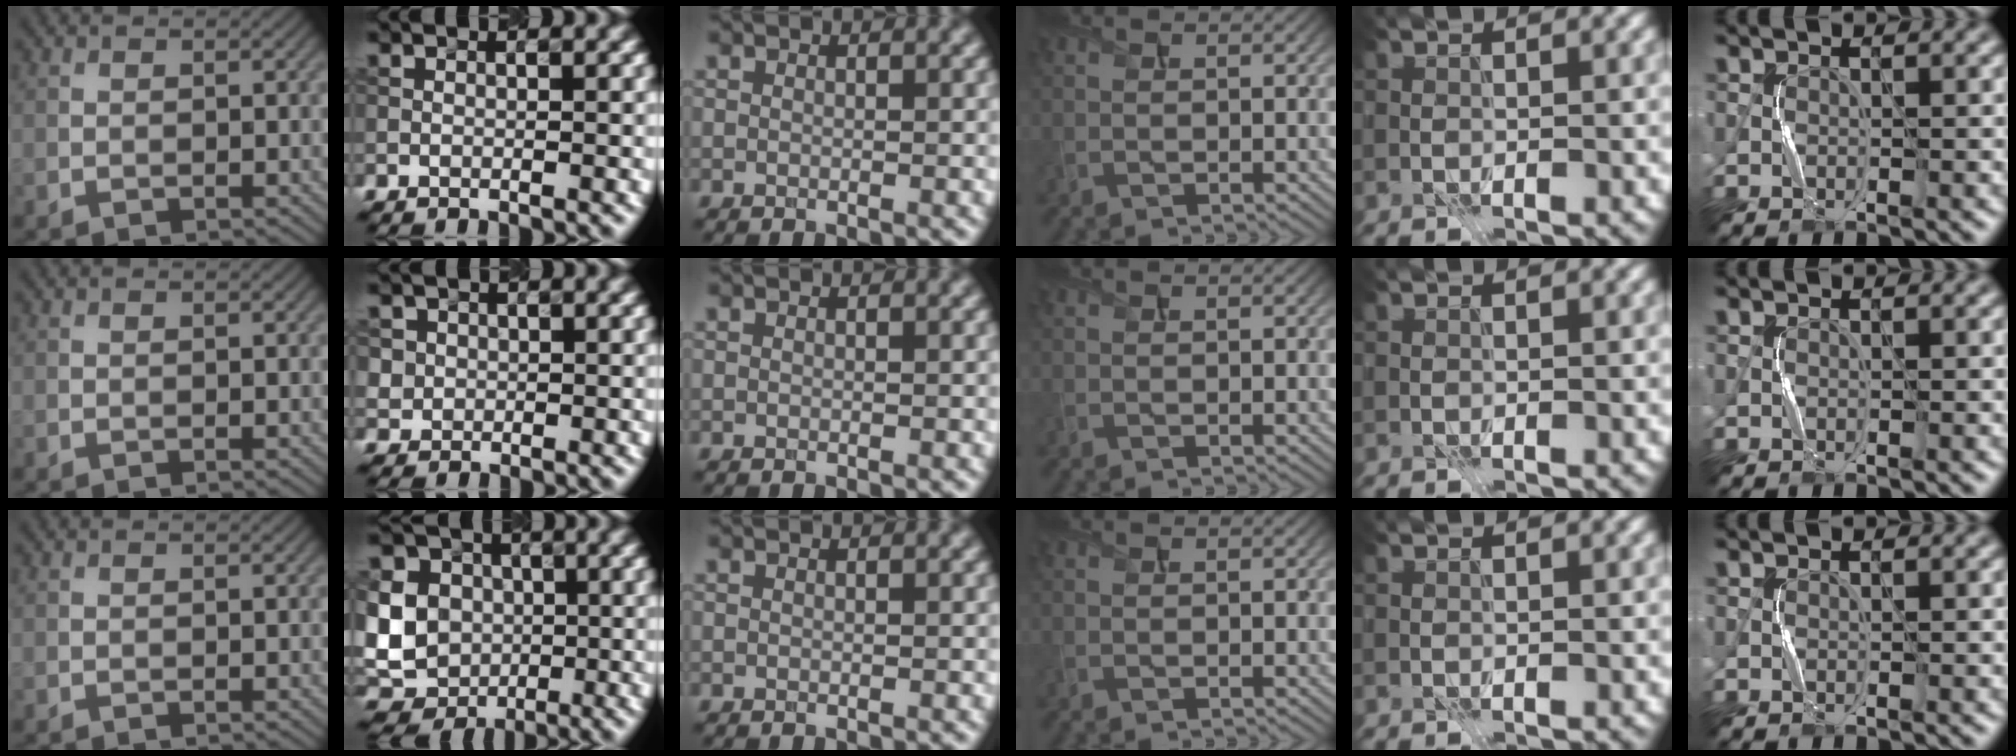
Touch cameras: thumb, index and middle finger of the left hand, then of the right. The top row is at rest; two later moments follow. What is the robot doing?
{"motion": "press", "object": "toy piano key"}